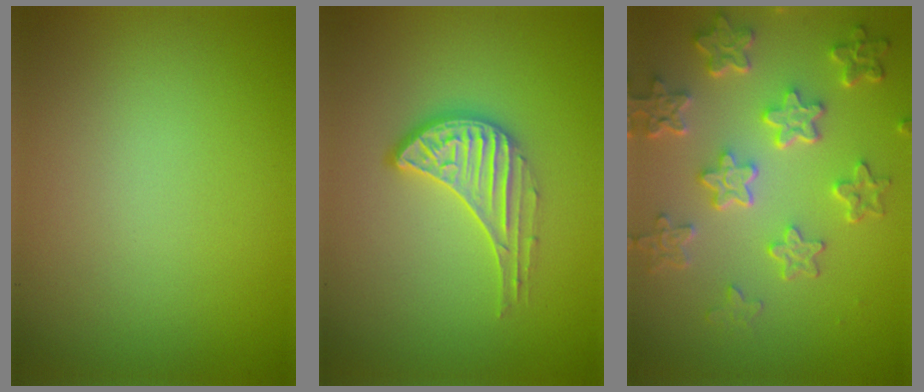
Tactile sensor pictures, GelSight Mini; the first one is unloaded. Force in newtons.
{"total": 3.3, "press": 2.9, "slide": 1.6}
{"total": 6.5, "press": 4.9, "slide": 4.3}